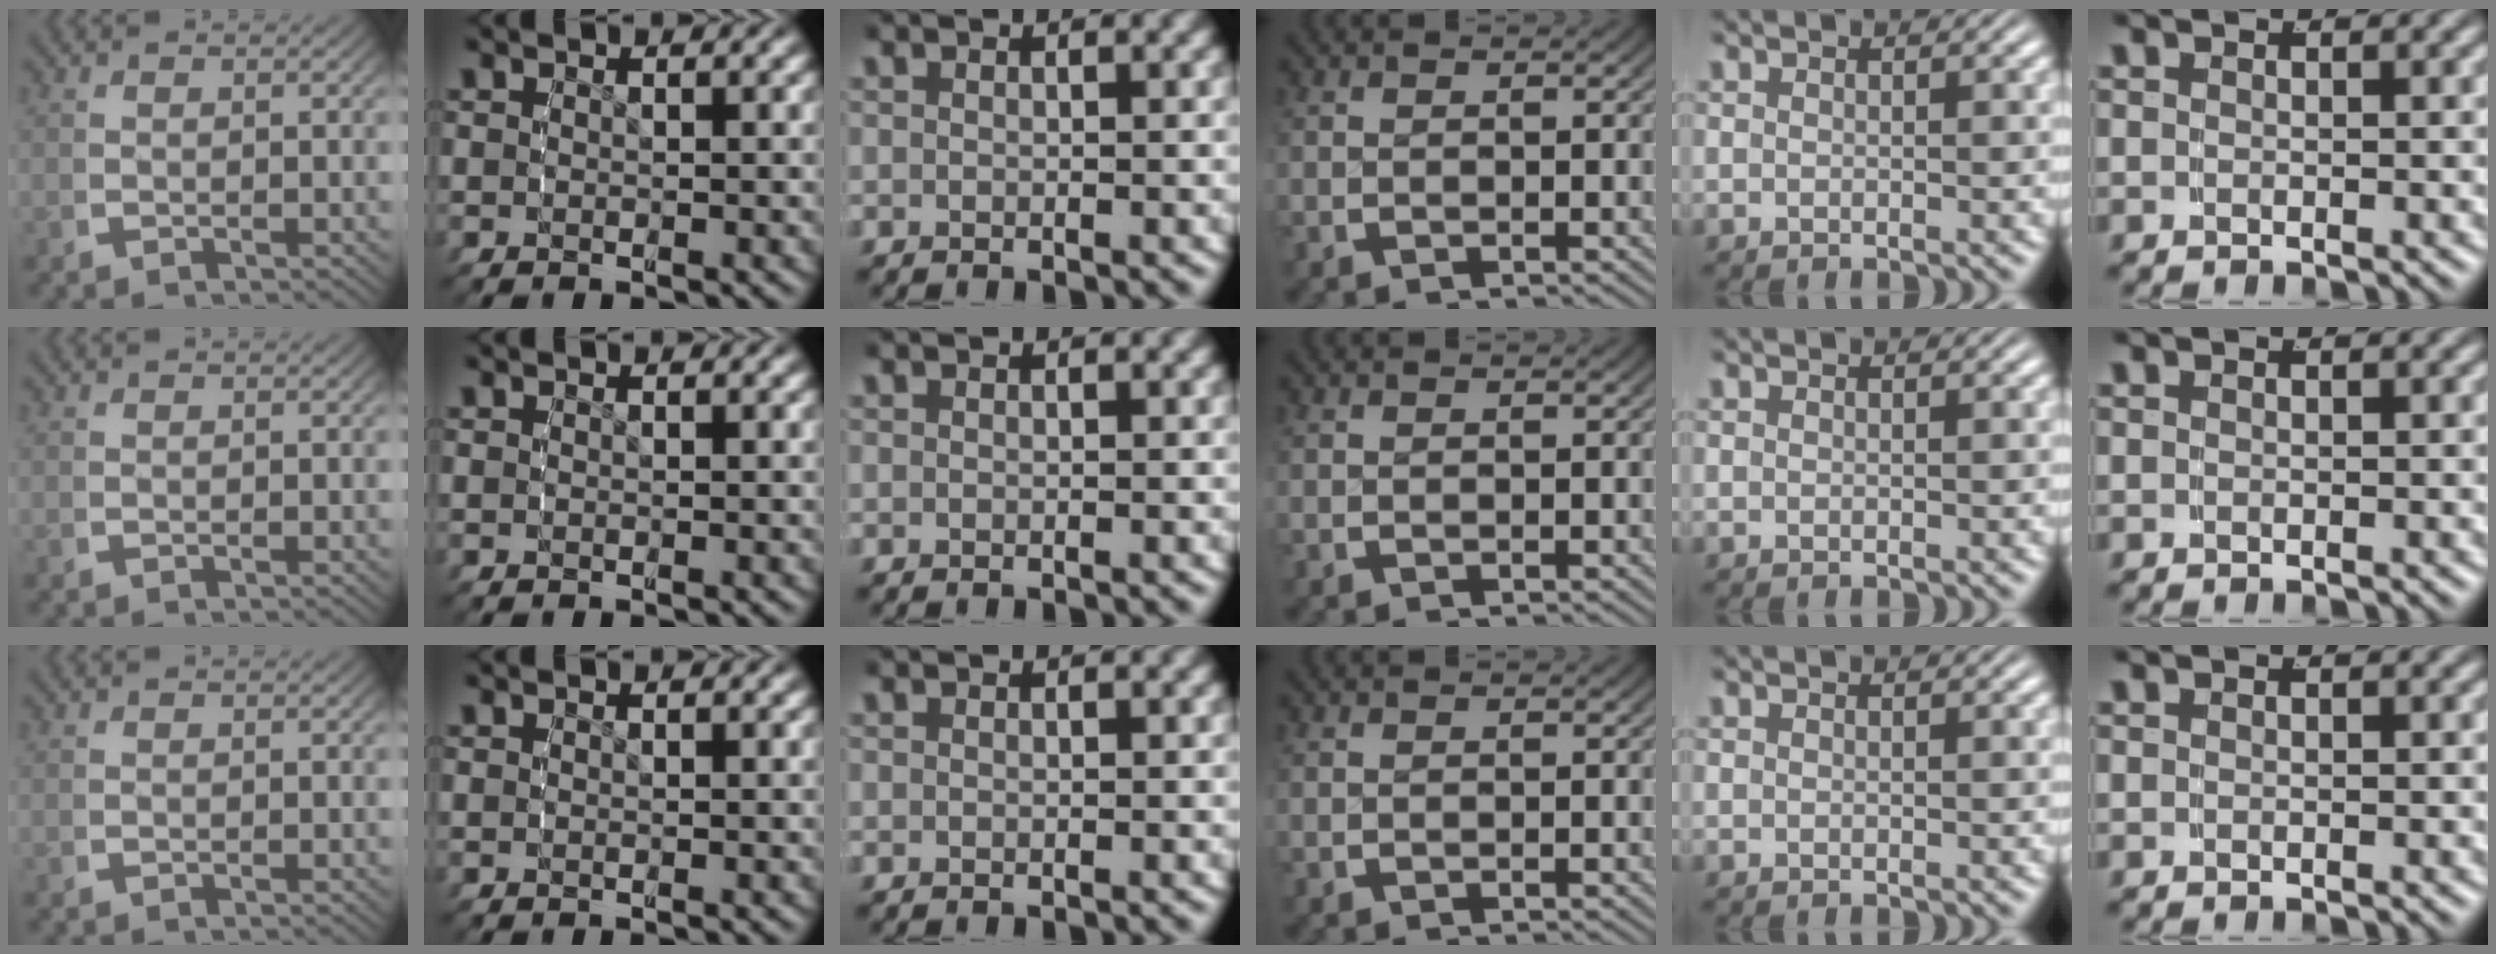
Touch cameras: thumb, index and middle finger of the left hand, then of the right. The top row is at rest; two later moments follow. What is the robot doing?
{"motion": "reach", "object": "shirt"}